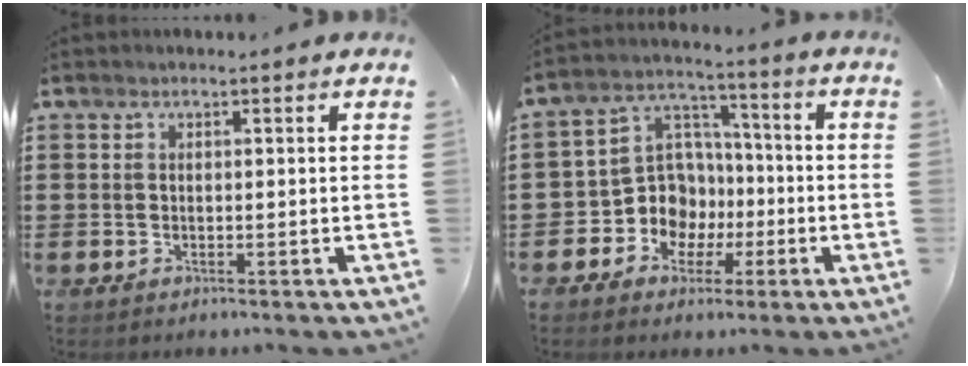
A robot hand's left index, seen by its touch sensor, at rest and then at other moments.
{"total": 9.6, "force": [-2.3, 8.9, 3.0], "torque": [-0.096, 0.011, -0.036]}